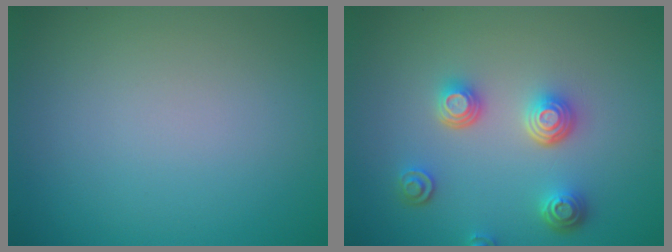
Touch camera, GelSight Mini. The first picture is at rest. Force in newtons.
{"total": 3.9, "press": 3.2, "slide": 2.2}